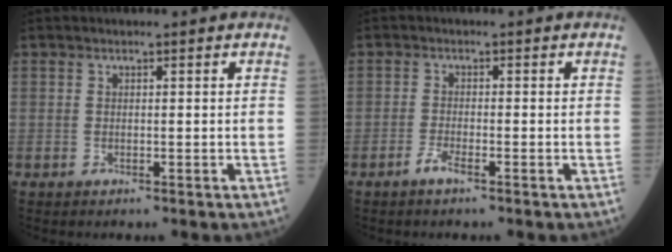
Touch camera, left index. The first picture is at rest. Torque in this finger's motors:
{"motor_torque": [0.20, 0.08, 0.03, 0.00]}